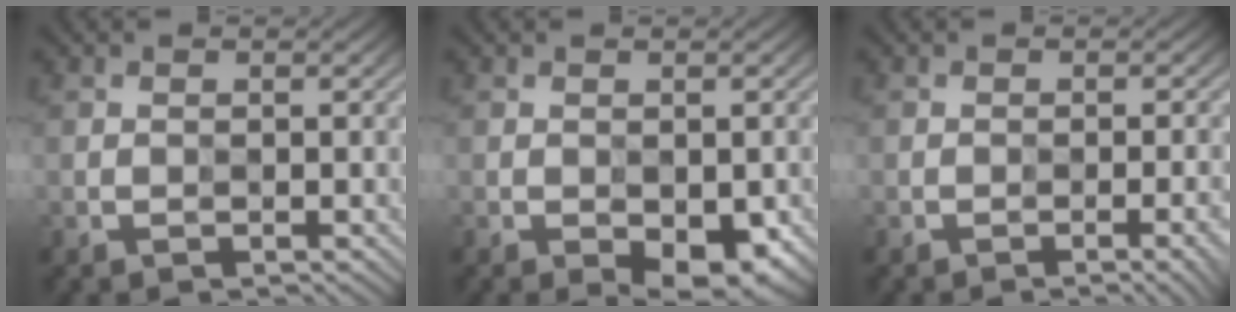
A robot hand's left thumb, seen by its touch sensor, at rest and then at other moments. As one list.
[{"total": 4.4, "force": [-2.6, 1.8, 3.0], "torque": [-0.045, -0.012, -0.033]}, {"total": 3.7, "force": [-2.3, 0.7, 2.8], "torque": [-0.023, -0.005, -0.023]}]